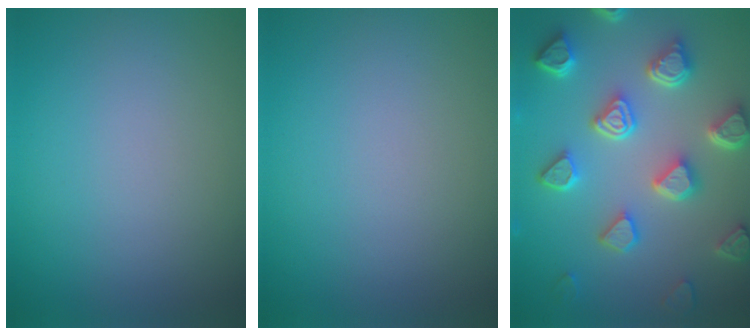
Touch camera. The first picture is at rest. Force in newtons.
{"total": 0.0}
{"total": 6.8, "press": 5.4, "slide": 4.2}